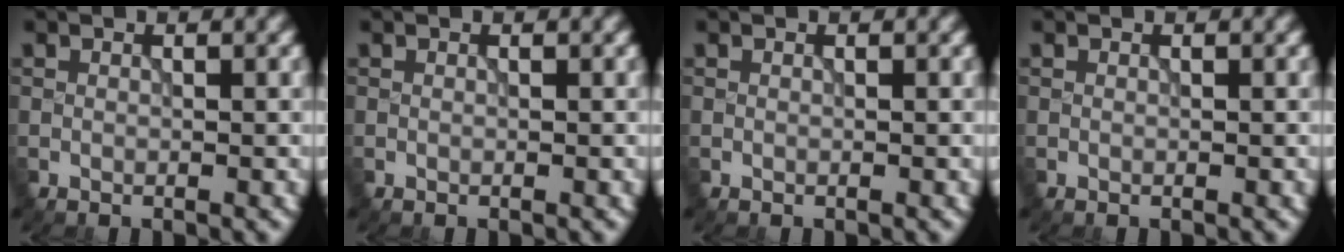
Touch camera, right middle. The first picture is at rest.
{"total": 0.0}
{"total": 0.0}
{"total": 0.0}